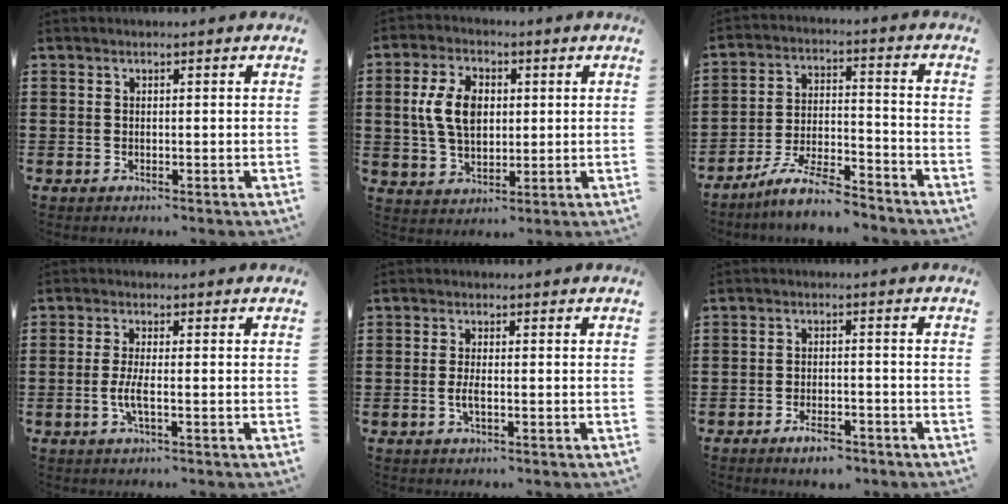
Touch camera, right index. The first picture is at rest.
{"total": 7.9, "force": [1.1, 5.1, 6.0], "torque": [-0.148, 0.011, 0.013]}
{"total": 8.5, "force": [-7.4, 1.0, 4.0], "torque": [-0.083, 0.010, -0.143]}
{"total": 3.5, "force": [-1.0, 0.5, 3.3], "torque": [-0.074, -0.007, -0.024]}
{"total": 2.1, "force": [-0.6, 0.4, 2.0], "torque": [-0.043, -0.004, -0.013]}
{"total": 3.6, "force": [-2.9, 1.0, 1.9], "torque": [-0.032, 0.007, -0.053]}